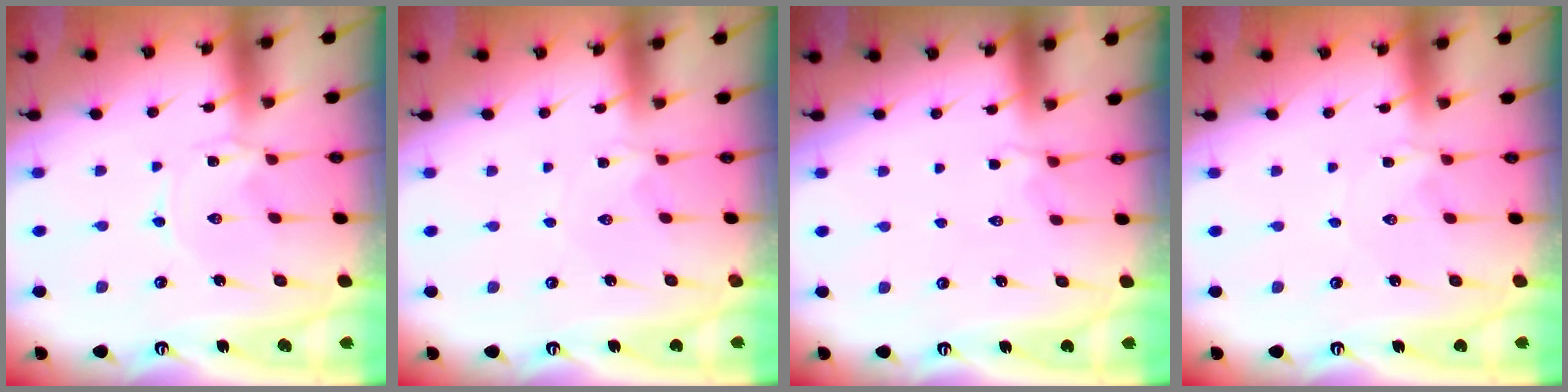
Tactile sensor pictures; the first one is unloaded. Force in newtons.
{"total": 1.7, "press": 1.6, "slide": 0.3}
{"total": 2.1, "press": 1.3, "slide": 1.6}
{"total": 1.5, "press": 1.4, "slide": 0.2}